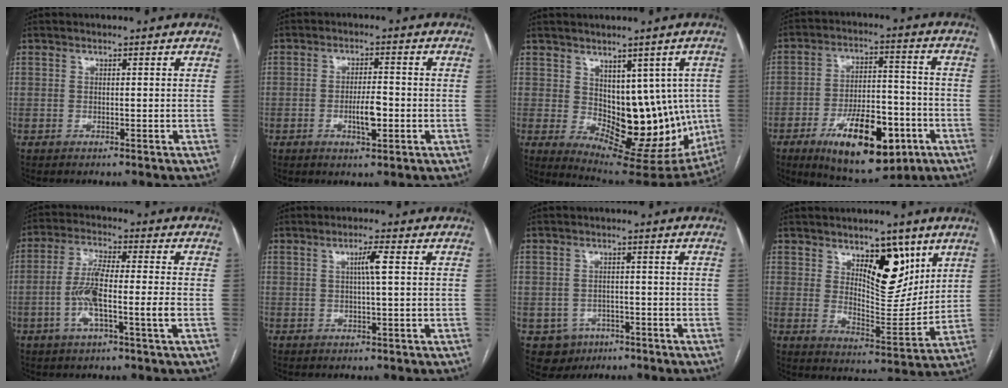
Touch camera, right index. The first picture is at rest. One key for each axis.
{"total": 4.6, "fx": -1.3, "fy": 1.1, "fz": 4.2, "tx": -0.076, "ty": 0.000, "tz": -0.019}
{"total": 15.3, "fx": -0.2, "fy": 8.5, "fz": 12.8, "tx": -0.154, "ty": -0.002, "tz": 0.024}
{"total": 16.4, "fx": -7.6, "fy": 6.6, "fz": 13.0, "tx": -0.208, "ty": 0.003, "tz": -0.111}
{"total": 8.9, "fx": -2.2, "fy": 0.4, "fz": 8.6, "tx": -0.173, "ty": 0.007, "tz": -0.047}
{"total": 3.0, "fx": 0.5, "fy": -0.3, "fz": 2.9, "tx": -0.053, "ty": 0.003, "tz": 0.008}
{"total": 5.0, "fx": -2.2, "fy": 4.5, "fz": 0.7, "tx": -0.009, "ty": 0.008, "tz": -0.027}
{"total": 11.0, "fx": 5.7, "fy": 4.4, "fz": 8.3, "tx": -0.126, "ty": -0.008, "tz": 0.100}